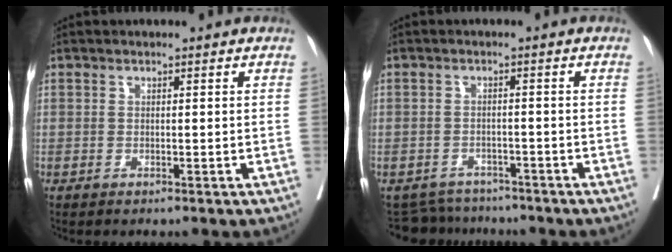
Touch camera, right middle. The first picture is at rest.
{"total": 5.2, "force": [-4.8, 1.6, -0.9], "torque": [0.010, 0.006, -0.072]}